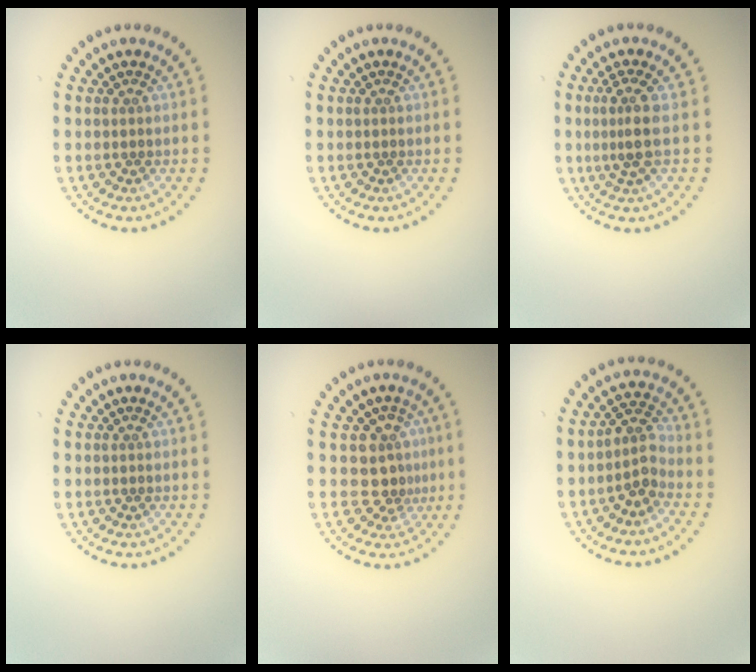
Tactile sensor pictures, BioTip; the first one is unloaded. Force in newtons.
{"total": 0.0}
{"total": 2.5, "press": 2.0, "slide": 1.5}
{"total": 0.0}
{"total": 3.0, "press": 2.3, "slide": 1.8}
{"total": 2.7, "press": 2.1, "slide": 1.7}